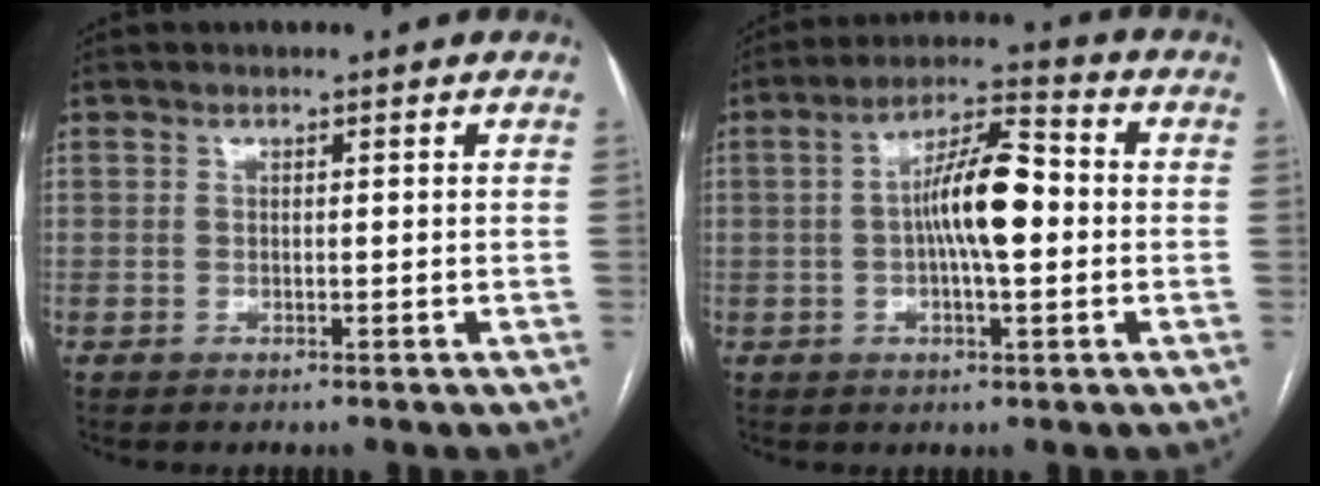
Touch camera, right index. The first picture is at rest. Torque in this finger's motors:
{"motor_torque": [1.80, -0.13, 0.83, 0.21]}